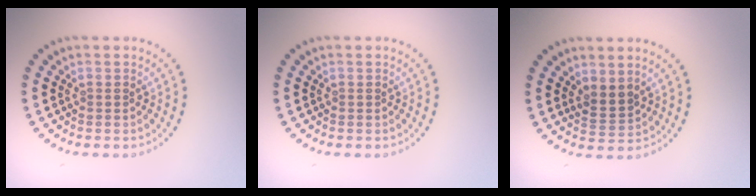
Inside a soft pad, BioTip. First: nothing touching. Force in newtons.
{"total": 0.0}
{"total": 2.0, "press": 1.6, "slide": 1.2}